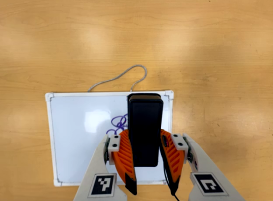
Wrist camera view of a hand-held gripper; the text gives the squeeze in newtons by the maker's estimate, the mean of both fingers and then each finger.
{"total": 10.1, "left": 7.6, "right": 12.6}